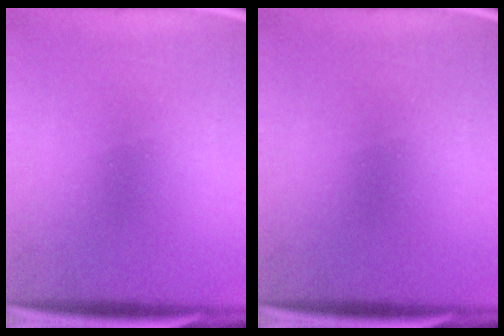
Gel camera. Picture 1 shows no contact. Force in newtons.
{"total": 0.0}